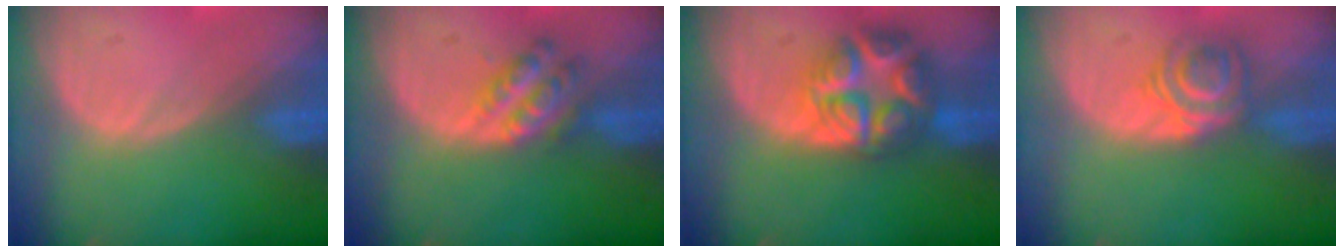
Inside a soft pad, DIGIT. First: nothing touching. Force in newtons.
{"total": 5.5, "press": 5.0, "slide": 2.4}
{"total": 8.8, "press": 8.8, "slide": 0.6}
{"total": 5.8, "press": 4.9, "slide": 3.2}